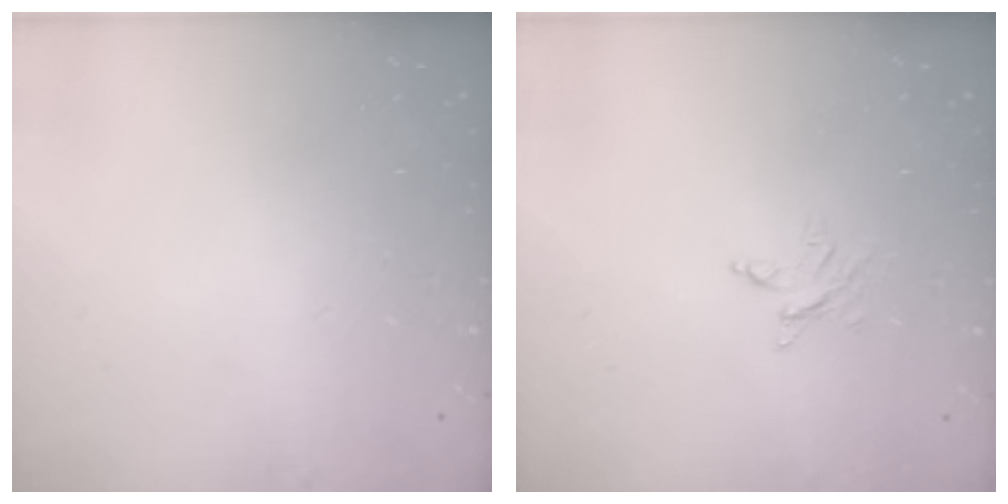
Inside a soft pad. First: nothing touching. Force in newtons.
{"total": 2.4, "press": 2.4, "slide": 0.3}